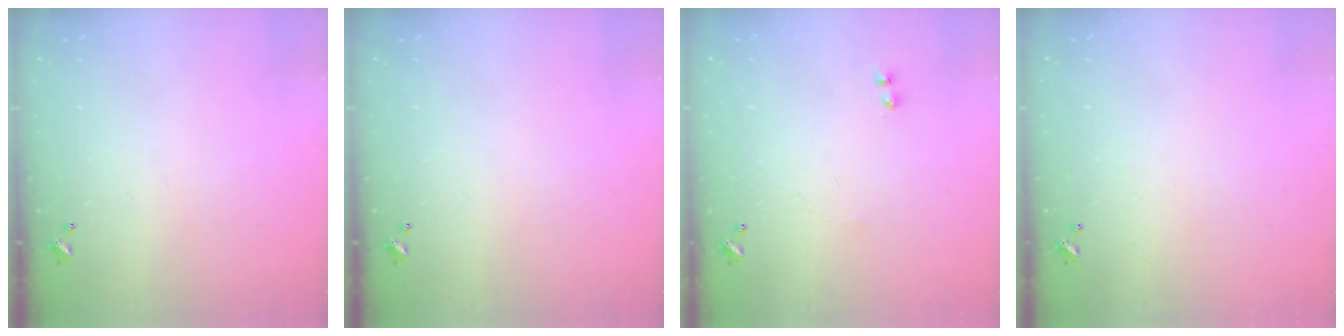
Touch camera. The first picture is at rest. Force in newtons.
{"total": 0.0}
{"total": 2.6, "press": 2.5, "slide": 0.5}
{"total": 2.3, "press": 2.2, "slide": 0.3}